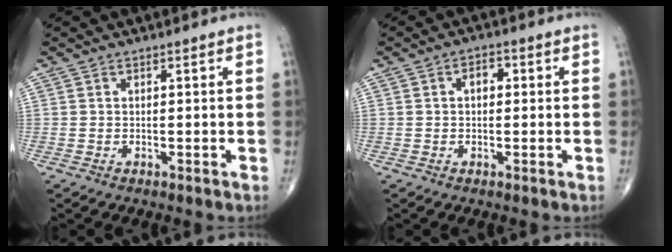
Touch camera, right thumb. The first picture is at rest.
{"total": 2.9, "force": [0.4, 1.9, 2.1], "torque": [-0.021, 0.010, 0.001]}